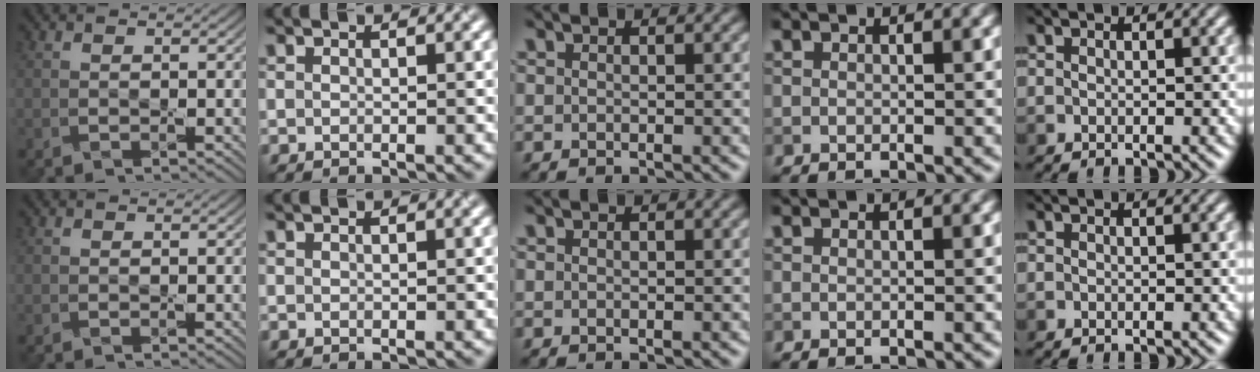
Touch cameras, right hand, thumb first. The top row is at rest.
{}